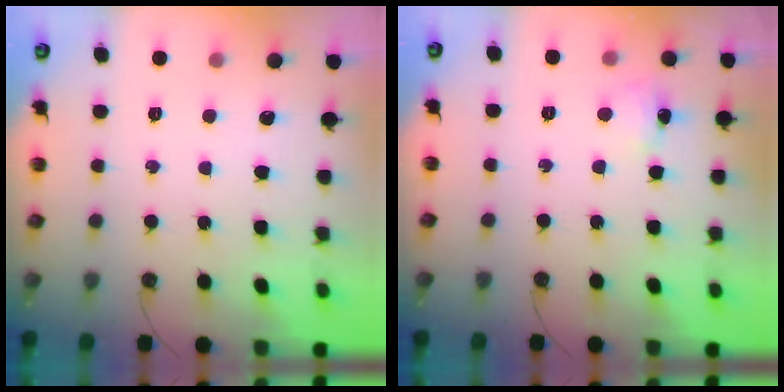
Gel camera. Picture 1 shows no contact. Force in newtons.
{"total": 2.9, "press": 2.9, "slide": 0.5}